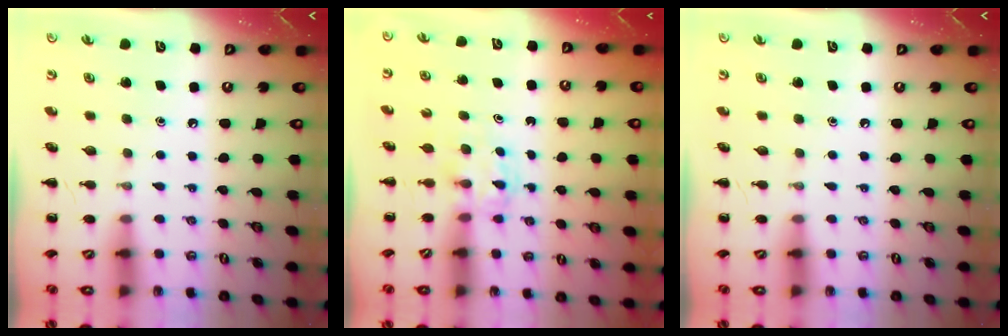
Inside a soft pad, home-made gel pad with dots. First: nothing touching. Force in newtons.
{"total": 2.6, "press": 2.4, "slide": 1.1}
{"total": 0.0}